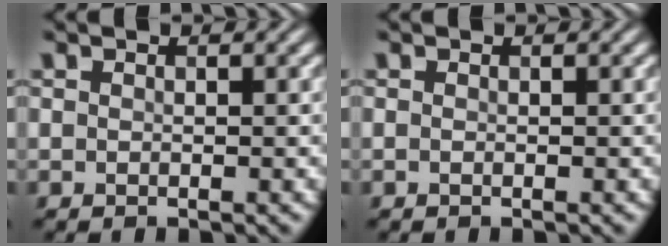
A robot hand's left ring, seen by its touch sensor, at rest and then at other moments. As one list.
[{"total": 0.0}]